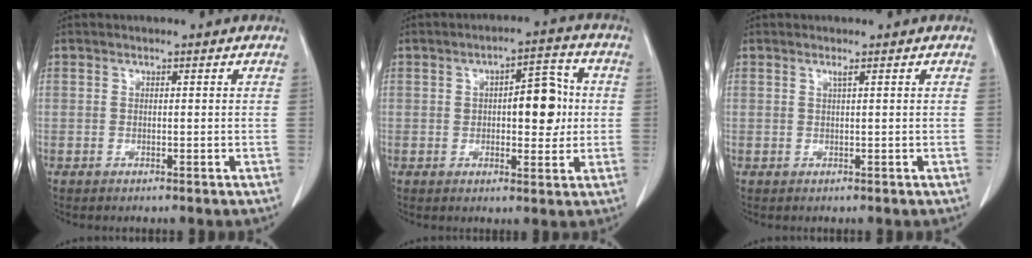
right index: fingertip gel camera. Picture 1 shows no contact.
{"total": 7.9, "force": [0.6, 3.2, 7.2], "torque": [-0.096, 0.019, 0.011]}
{"total": 0.6, "force": [0.3, -0.2, 0.5], "torque": [-0.016, -0.002, 0.011]}